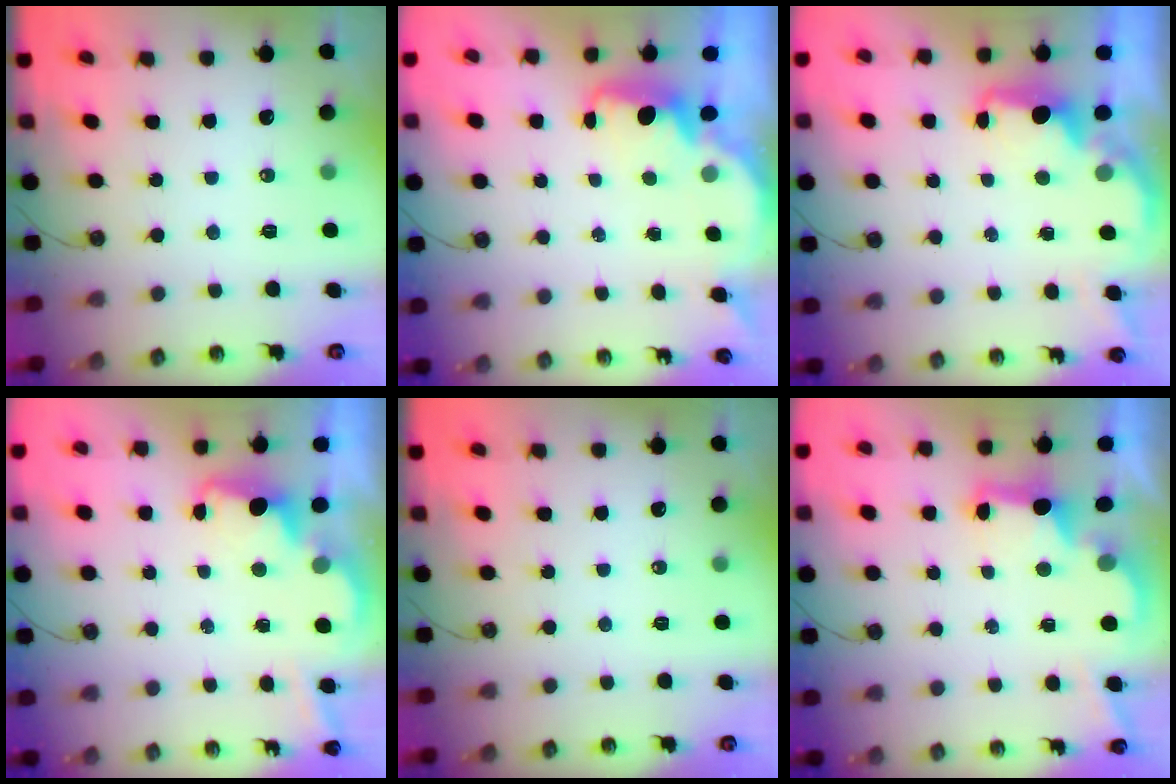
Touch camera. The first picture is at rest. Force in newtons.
{"total": 2.4, "press": 2.3, "slide": 0.6}
{"total": 2.0, "press": 1.9, "slide": 0.8}
{"total": 3.6, "press": 3.5, "slide": 0.7}
{"total": 0.0}
{"total": 2.7, "press": 2.6, "slide": 0.9}